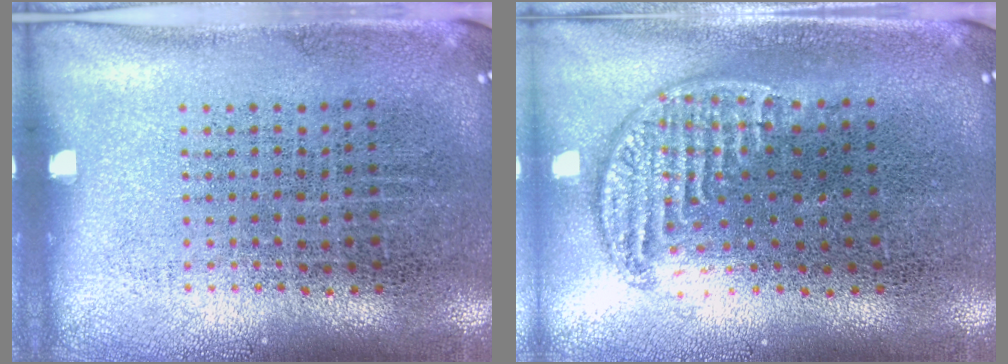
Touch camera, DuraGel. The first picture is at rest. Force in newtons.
{"total": 1.2, "press": 1.1, "slide": 0.5}